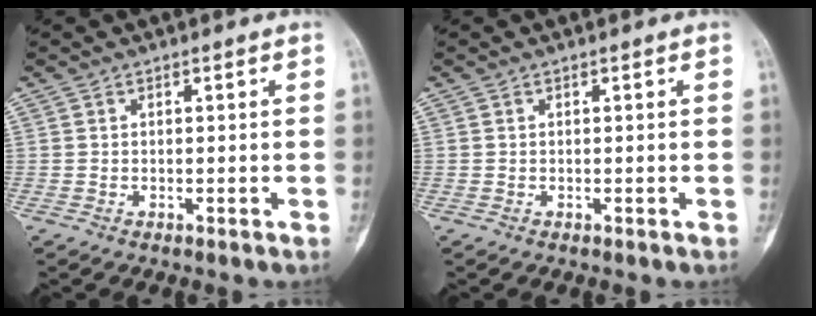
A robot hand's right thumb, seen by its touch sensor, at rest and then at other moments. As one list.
[{"total": 0.0}]